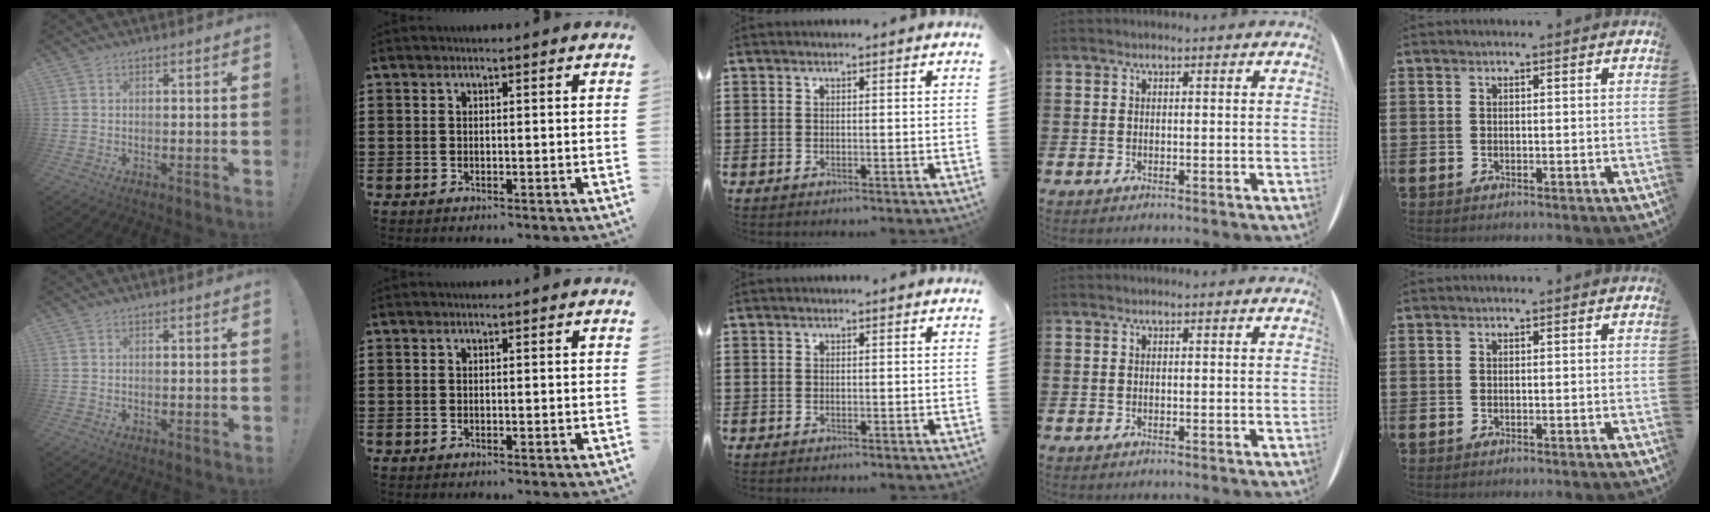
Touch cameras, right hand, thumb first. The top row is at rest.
{}